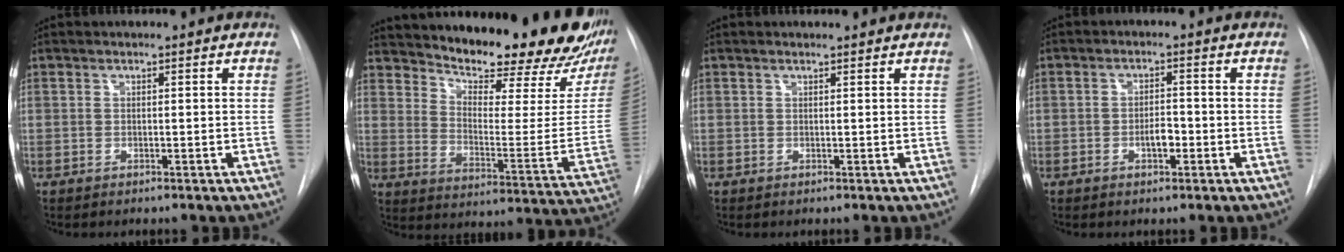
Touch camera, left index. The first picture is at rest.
{"total": 25.3, "force": [21.8, 5.2, 11.6], "torque": [-0.183, -0.082, 0.279]}
{"total": 1.5, "force": [1.4, 0.2, 0.2], "torque": [-0.012, 0.007, 0.015]}
{"total": 2.8, "force": [-1.1, 1.3, 2.2], "torque": [-0.033, 0.004, -0.018]}